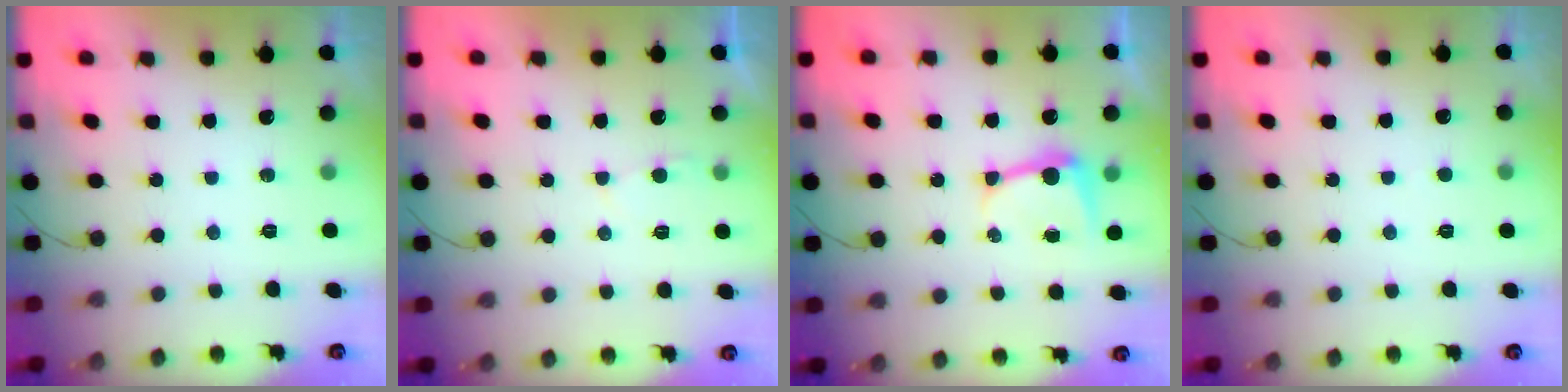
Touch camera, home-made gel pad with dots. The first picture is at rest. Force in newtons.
{"total": 1.8, "press": 1.8, "slide": 0.3}
{"total": 6.4, "press": 6.4, "slide": 0.7}
{"total": 2.5, "press": 2.4, "slide": 0.3}